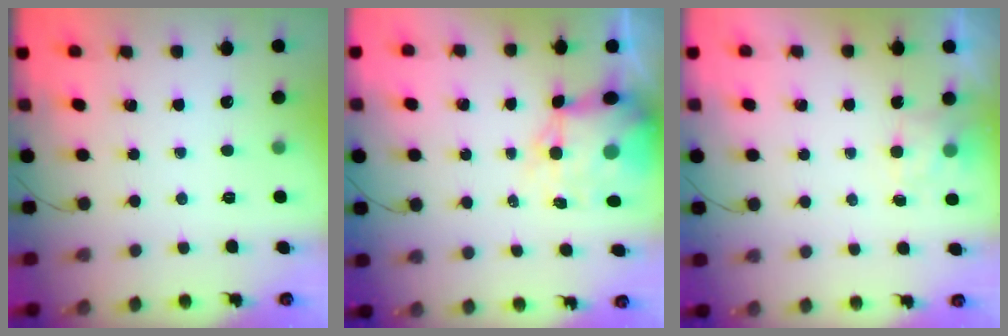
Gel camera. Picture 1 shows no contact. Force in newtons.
{"total": 10.8, "press": 10.4, "slide": 2.9}
{"total": 2.4, "press": 1.9, "slide": 1.4}